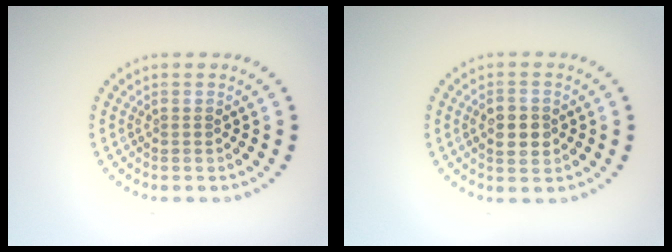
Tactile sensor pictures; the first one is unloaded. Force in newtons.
{"total": 2.9, "press": 2.9, "slide": 0.1}